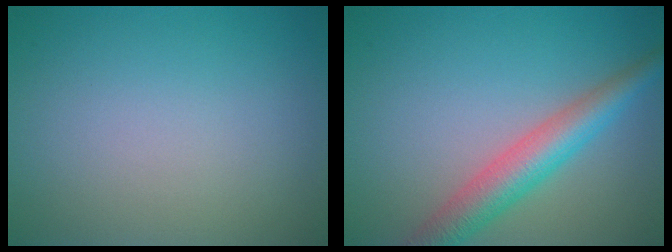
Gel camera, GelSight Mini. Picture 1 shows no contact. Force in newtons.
{"total": 4.9, "press": 4.9, "slide": 0.1}